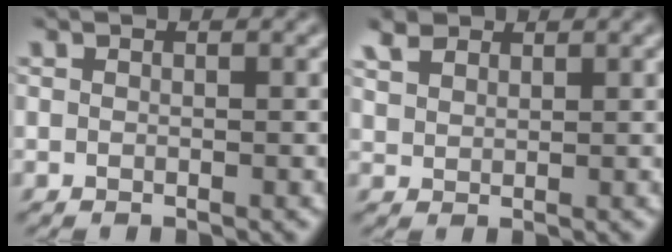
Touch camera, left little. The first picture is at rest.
{"total": 2.4, "force": [1.7, 1.3, 1.0], "torque": [-0.037, 0.009, 0.037]}